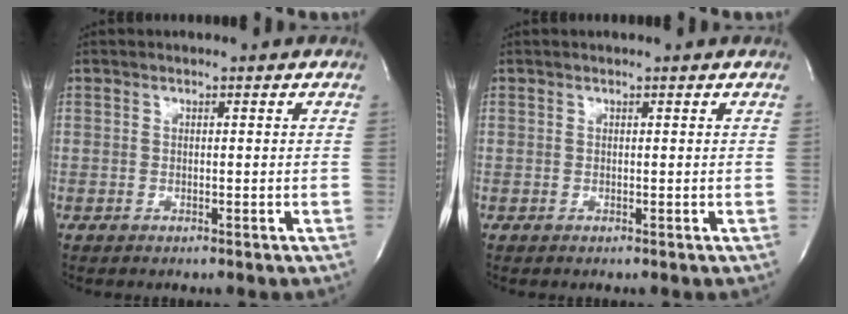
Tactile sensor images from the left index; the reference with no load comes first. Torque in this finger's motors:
{"motor_torque": [0.10, -0.05, 0.01, 0.00]}